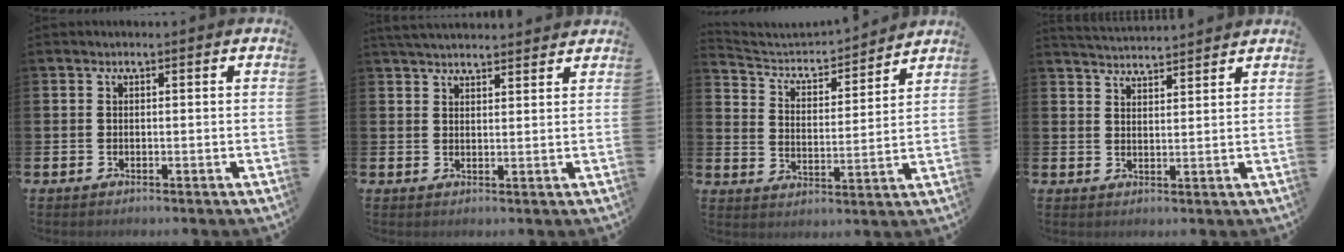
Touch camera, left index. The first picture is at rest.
{"total": 3.5, "force": [3.5, 0.3, 0.4], "torque": [-0.011, -0.014, 0.064]}
{"total": 4.6, "force": [4.4, 1.2, 0.8], "torque": [-0.044, -0.039, 0.070]}
{"total": 3.9, "force": [3.9, 0.0, 0.0], "torque": [-0.007, -0.025, 0.070]}